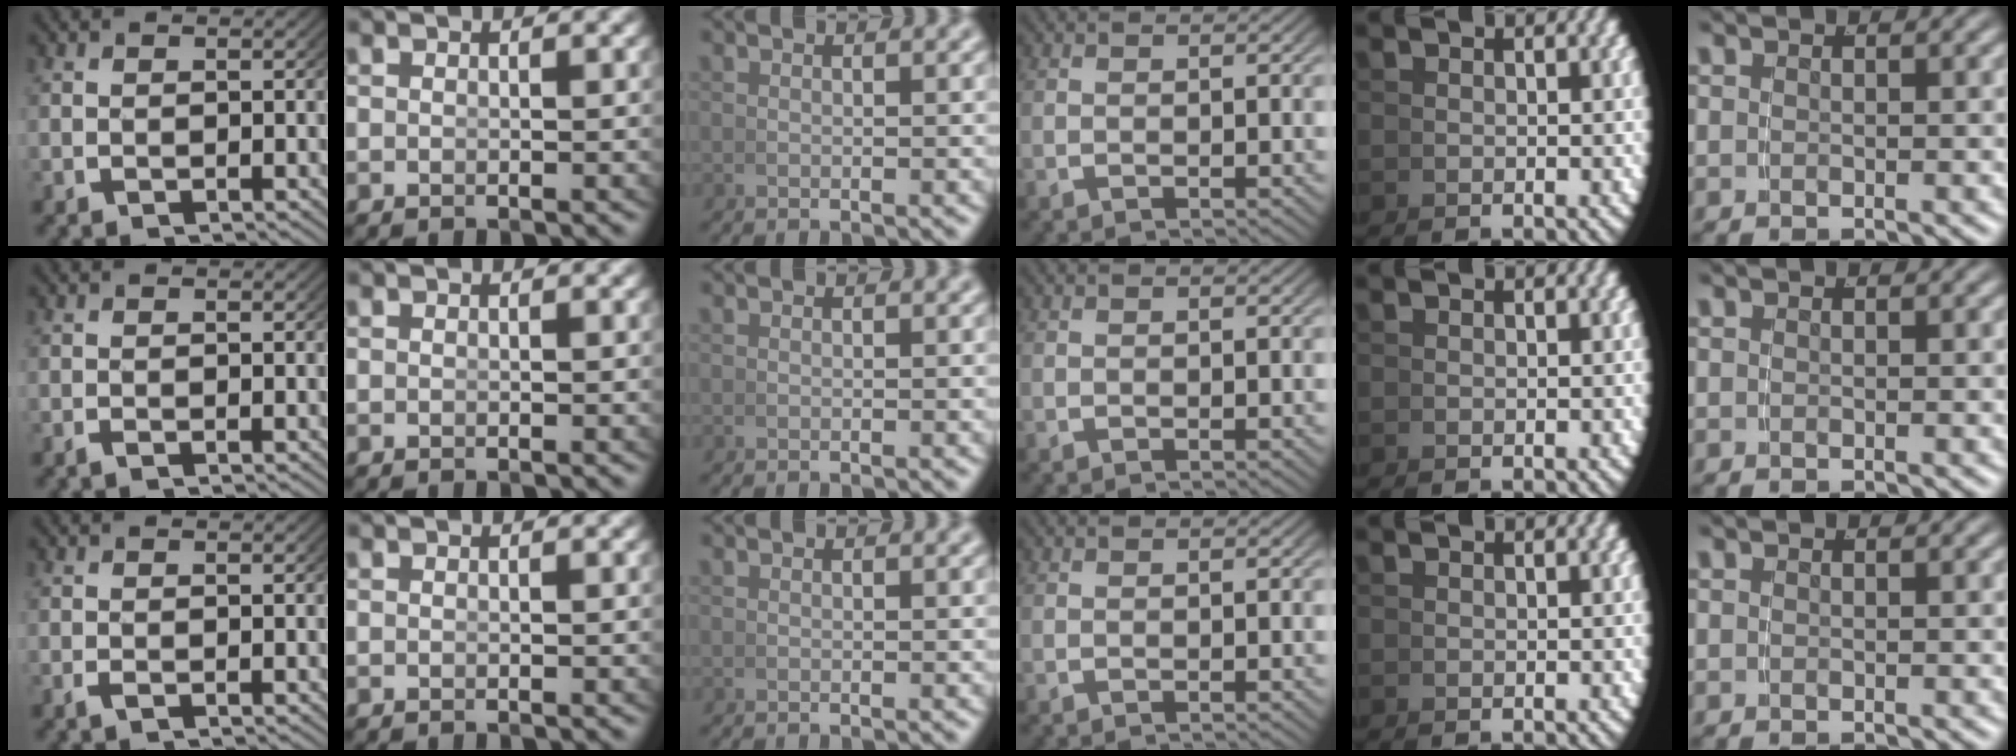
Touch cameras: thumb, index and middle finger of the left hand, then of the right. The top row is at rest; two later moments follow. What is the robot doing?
{"motion": "grasp_and_lifting", "object": "photo album"}